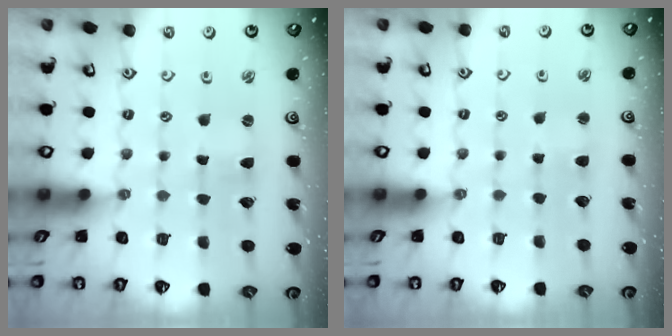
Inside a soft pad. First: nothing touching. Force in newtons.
{"total": 2.0, "press": 1.9, "slide": 0.6}